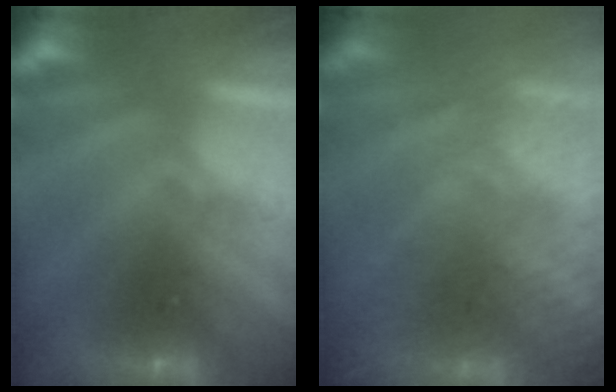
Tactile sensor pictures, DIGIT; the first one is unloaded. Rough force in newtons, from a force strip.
{"total": 8.4}